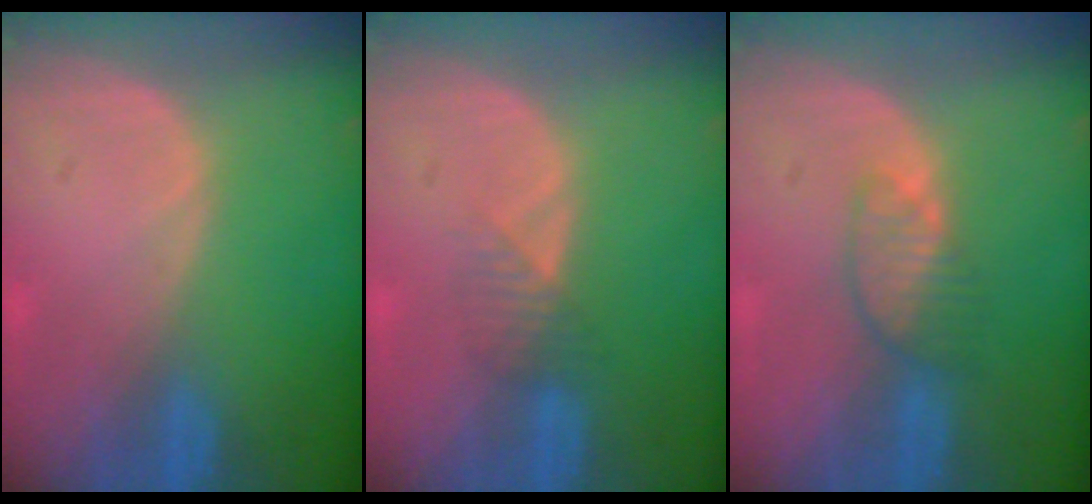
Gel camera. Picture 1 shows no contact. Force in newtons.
{"total": 2.3, "press": 2.1, "slide": 1.0}
{"total": 3.5, "press": 3.4, "slide": 0.9}